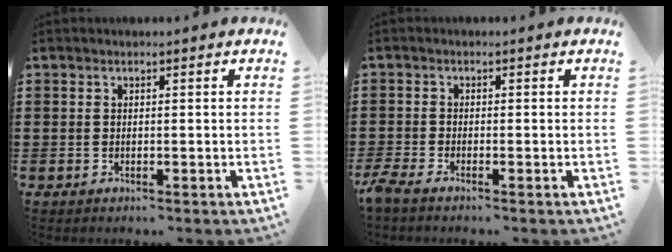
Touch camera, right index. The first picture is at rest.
{"total": 1.8, "force": [-1.5, 0.0, 0.9], "torque": [-0.031, -0.007, -0.035]}